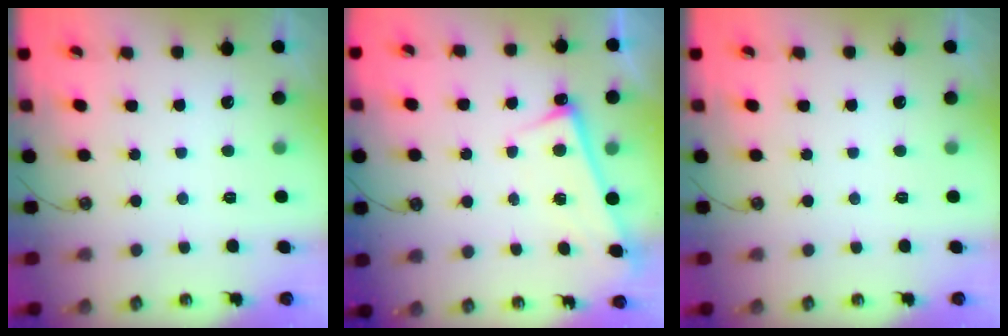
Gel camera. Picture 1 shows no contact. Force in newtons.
{"total": 2.9, "press": 2.8, "slide": 0.3}
{"total": 0.0}